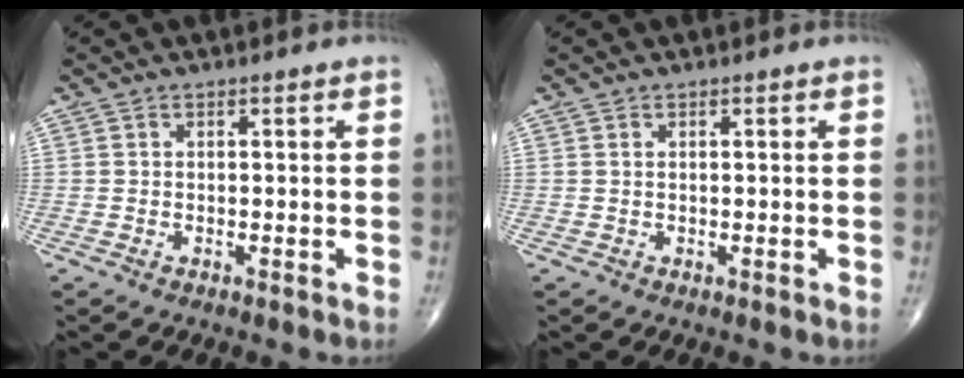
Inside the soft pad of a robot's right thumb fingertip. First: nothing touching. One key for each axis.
{"total": 0.0}